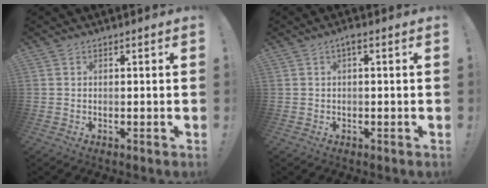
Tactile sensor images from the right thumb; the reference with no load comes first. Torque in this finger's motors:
{"motor_torque": [0.14, 0.13, 0.23, -0.11, -0.02]}